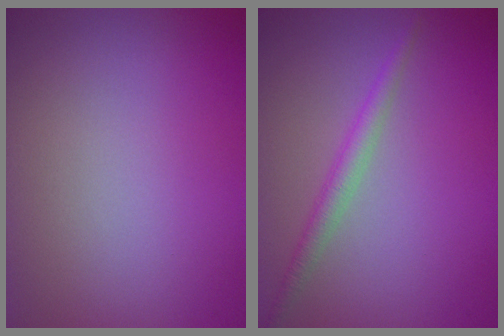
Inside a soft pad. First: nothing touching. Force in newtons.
{"total": 2.0, "press": 2.0, "slide": 0.1}